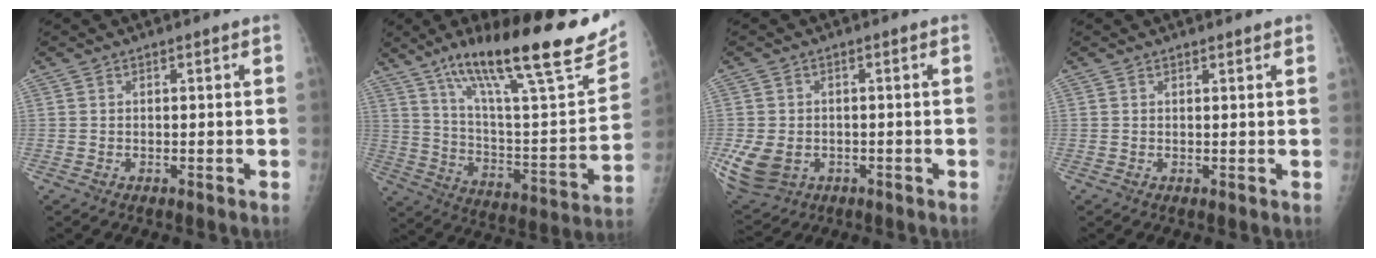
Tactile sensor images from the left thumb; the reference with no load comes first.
{"total": 30.3, "force": [18.8, 7.0, 22.8], "torque": [-0.323, -0.042, 0.304]}
{"total": 10.8, "force": [-3.0, 8.4, 6.0], "torque": [-0.137, -0.003, -0.035]}
{"total": 1.1, "force": [1.0, 0.2, 0.5], "torque": [-0.002, -0.001, 0.012]}